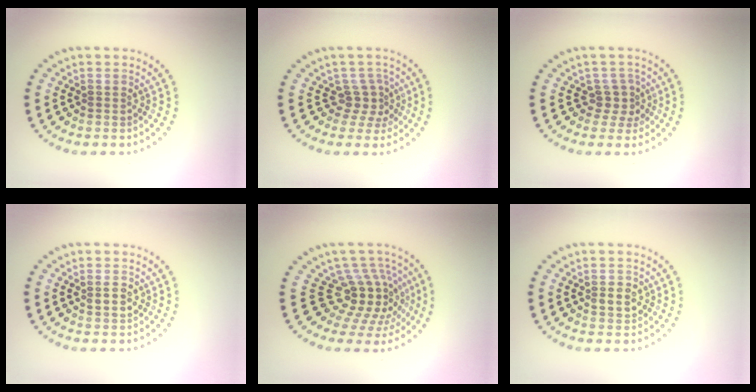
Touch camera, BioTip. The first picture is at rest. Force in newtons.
{"total": 2.4, "press": 1.7, "slide": 1.8}
{"total": 2.0, "press": 1.5, "slide": 1.4}
{"total": 1.6, "press": 1.5, "slide": 0.4}
{"total": 5.0, "press": 3.6, "slide": 3.6}
{"total": 1.9, "press": 1.9, "slide": 0.4}